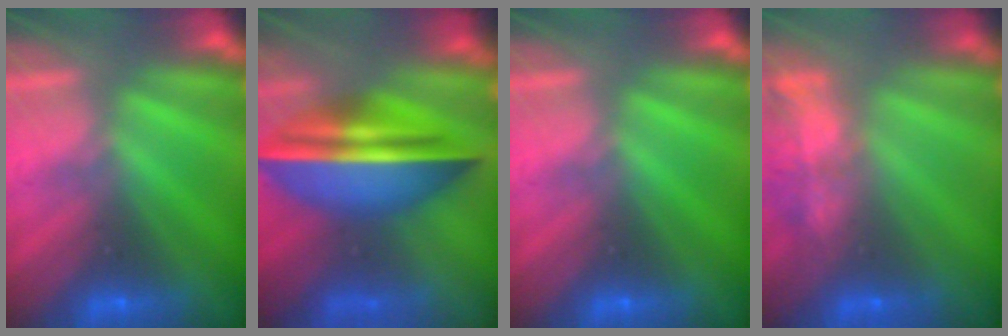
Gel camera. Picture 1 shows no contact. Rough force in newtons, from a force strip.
{"total": 7.3}
{"total": 0.0}
{"total": 7.0}